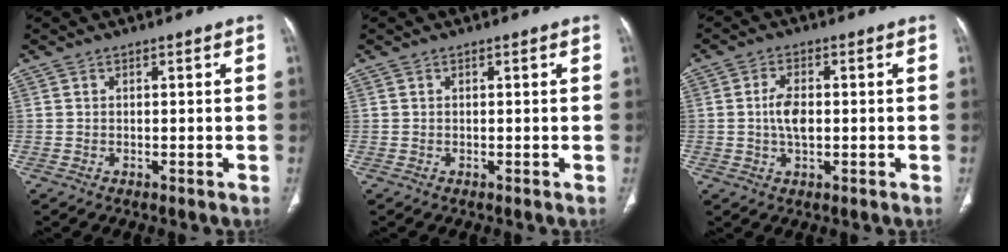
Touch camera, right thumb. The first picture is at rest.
{"total": 0.0}
{"total": 4.9, "force": [-0.1, 2.6, 4.2], "torque": [-0.082, 0.005, -0.002]}